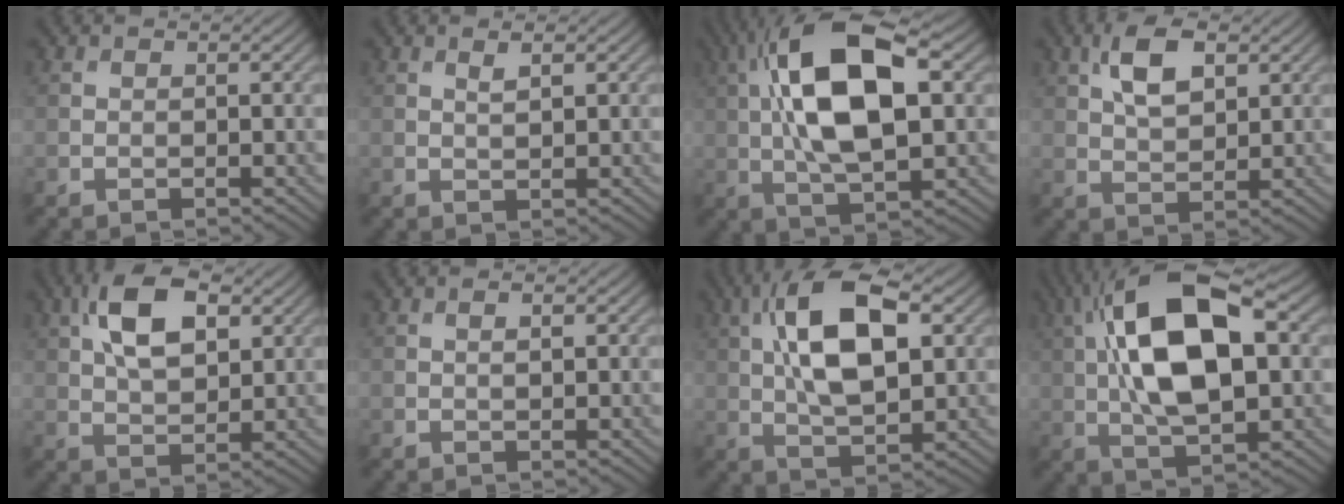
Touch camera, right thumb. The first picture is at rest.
{"total": 1.4, "force": [0.8, 0.3, 1.2], "torque": [-0.025, 0.000, 0.016]}
{"total": 15.3, "force": [2.6, 6.6, 13.5], "torque": [-0.252, 0.019, 0.034]}
{"total": 6.4, "force": [2.6, 3.2, 4.8], "torque": [-0.102, 0.004, 0.047]}
{"total": 9.6, "force": [3.6, 4.9, 7.4], "torque": [-0.153, 0.014, 0.064]}
{"total": 1.0, "force": [0.3, 0.3, 0.9], "torque": [-0.015, 0.000, 0.005]}
{"total": 13.1, "force": [3.1, 5.9, 11.3], "torque": [-0.213, 0.012, 0.048]}
{"total": 16.4, "force": [2.9, 7.5, 14.3], "torque": [-0.265, 0.025, 0.035]}